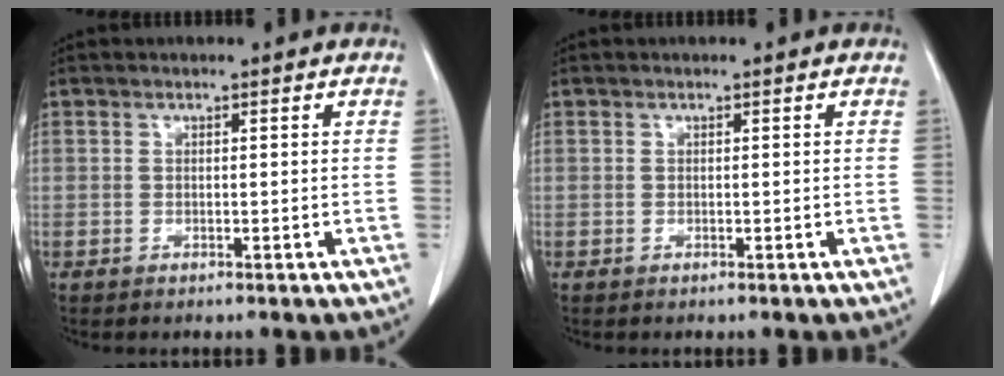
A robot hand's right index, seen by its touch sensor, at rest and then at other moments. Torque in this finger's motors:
{"motor_torque": [0.00, 0.00, 0.00, 0.00]}